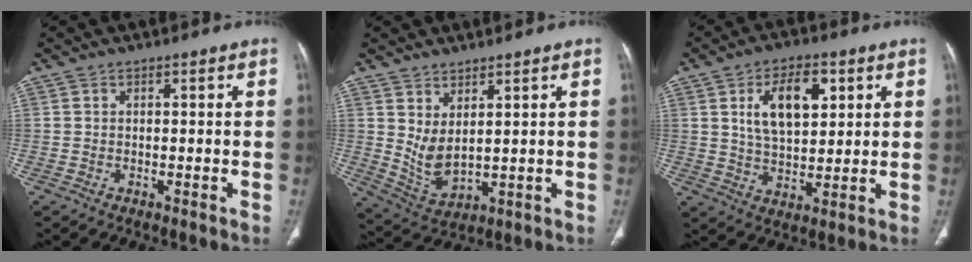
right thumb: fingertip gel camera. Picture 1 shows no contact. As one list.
[{"total": 7.1, "force": [2.6, 3.3, 5.8], "torque": [-0.105, -0.033, 0.070]}, {"total": 11.5, "force": [3.9, 6.2, 8.8], "torque": [-0.126, -0.011, 0.071]}]